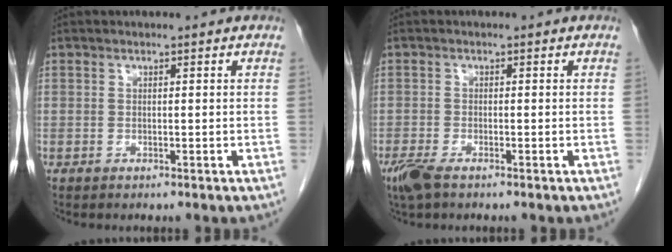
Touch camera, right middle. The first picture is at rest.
{"total": 3.3, "force": [-2.3, 0.9, 2.2], "torque": [-0.052, -0.009, -0.042]}